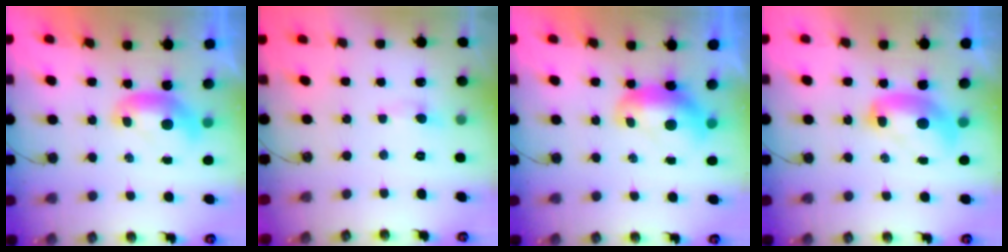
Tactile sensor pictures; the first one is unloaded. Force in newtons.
{"total": 0.6, "press": 0.4, "slide": 0.4}
{"total": 1.6, "press": 1.6, "slide": 0.4}
{"total": 3.2, "press": 3.1, "slide": 0.6}